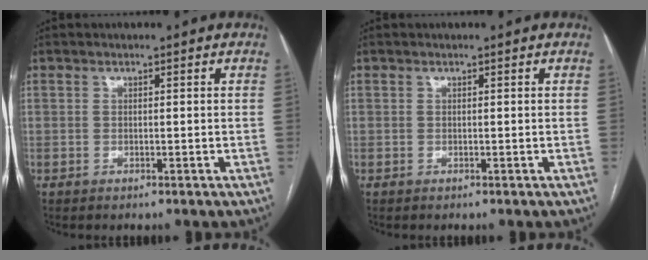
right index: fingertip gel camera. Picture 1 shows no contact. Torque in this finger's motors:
{"motor_torque": [-0.13, -0.13, 0.00, 0.00]}